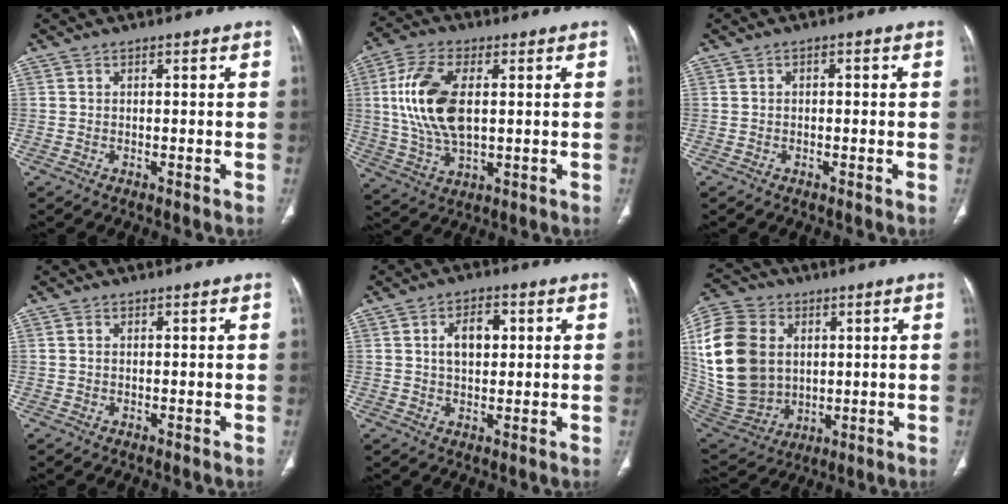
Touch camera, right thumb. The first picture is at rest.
{"total": 14.4, "force": [2.0, 7.4, 12.1], "torque": [-0.255, 0.000, 0.042]}
{"total": 0.9, "force": [0.0, 0.5, 0.7], "torque": [-0.003, 0.003, -0.005]}
{"total": 0.6, "force": [0.2, 0.4, 0.5], "torque": [-0.013, 0.005, 0.004]}
{"total": 6.1, "force": [1.4, 3.7, 4.7], "torque": [-0.066, 0.004, 0.023]}
{"total": 22.7, "force": [4.0, 17.3, 14.2], "torque": [-0.291, -0.004, 0.096]}